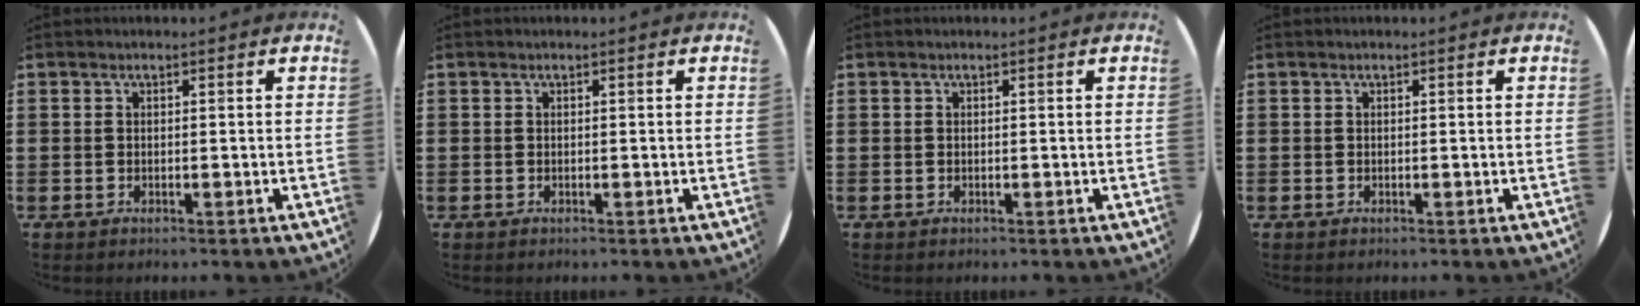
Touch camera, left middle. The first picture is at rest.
{"total": 0.0}
{"total": 0.0}
{"total": 0.0}